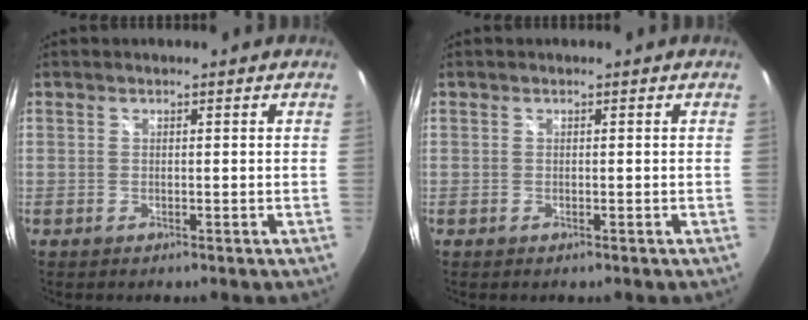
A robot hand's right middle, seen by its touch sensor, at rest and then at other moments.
{"total": 0.0}